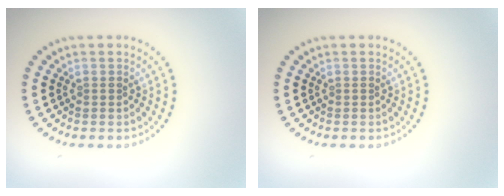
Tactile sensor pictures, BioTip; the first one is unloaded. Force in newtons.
{"total": 0.0}